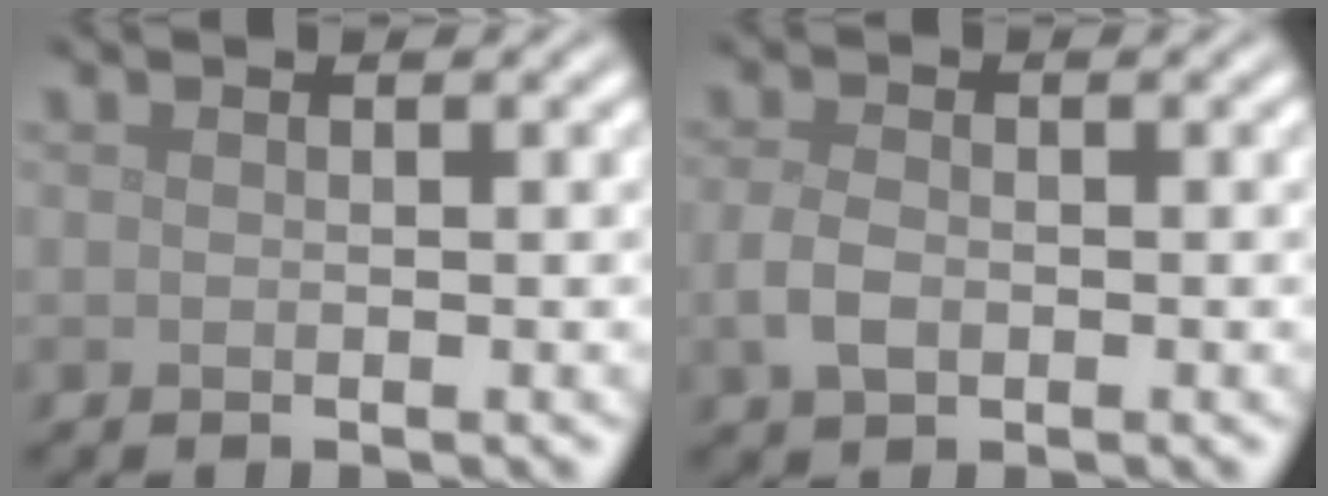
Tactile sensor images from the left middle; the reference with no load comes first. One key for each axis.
{"total": 2.4, "fx": -0.5, "fy": 1.6, "fz": 1.7, "tx": -0.040, "ty": -0.003, "tz": -0.012}